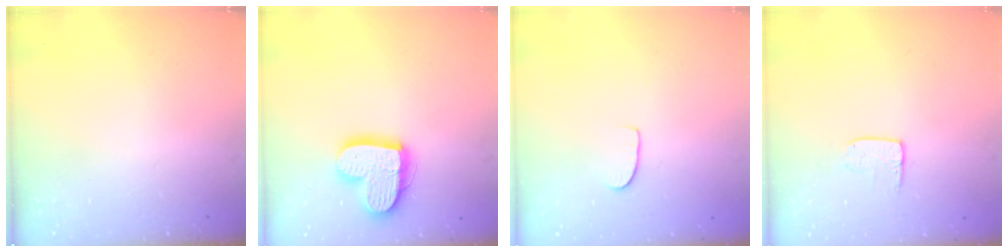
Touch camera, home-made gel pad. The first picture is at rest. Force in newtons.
{"total": 15.7, "press": 15.7, "slide": 1.4}
{"total": 5.3, "press": 5.3, "slide": 0.5}
{"total": 6.8, "press": 6.8, "slide": 0.5}